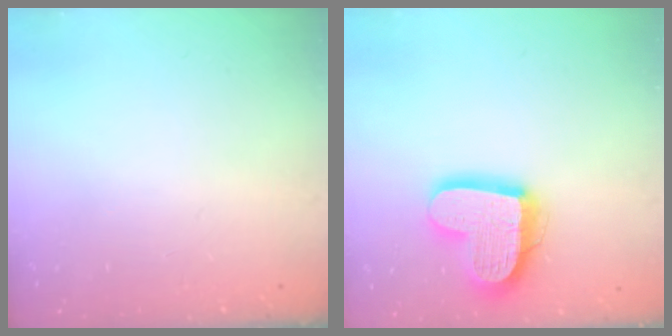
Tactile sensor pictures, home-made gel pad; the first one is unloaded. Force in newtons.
{"total": 18.0, "press": 17.9, "slide": 1.5}